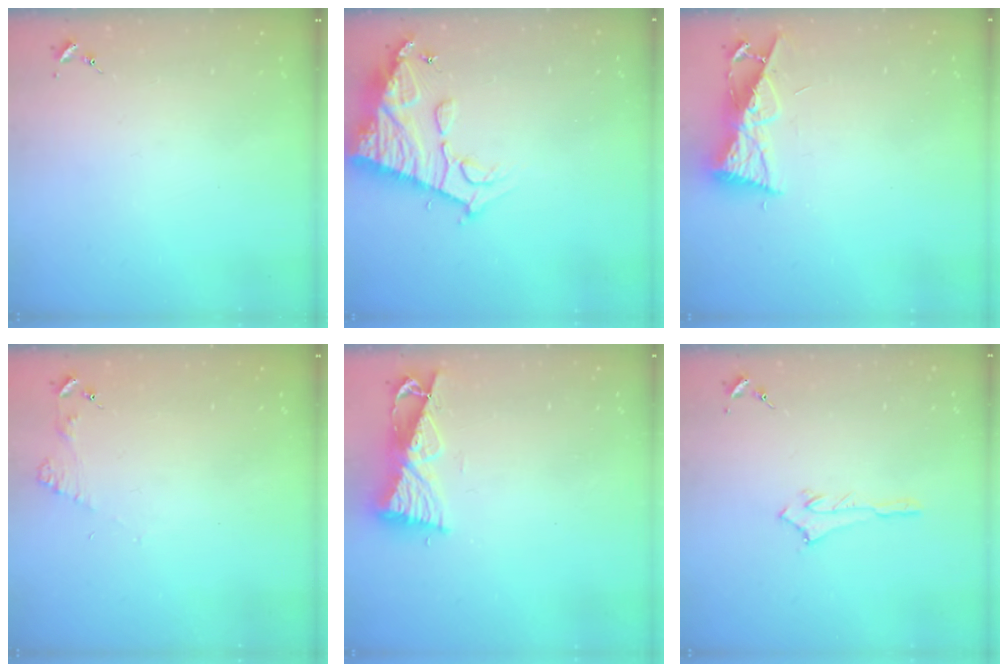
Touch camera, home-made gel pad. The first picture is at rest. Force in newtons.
{"total": 14.5, "press": 14.4, "slide": 1.4}
{"total": 8.3, "press": 8.3, "slide": 0.8}
{"total": 5.5, "press": 5.5, "slide": 0.6}
{"total": 8.5, "press": 8.4, "slide": 1.0}
{"total": 2.6, "press": 2.6, "slide": 0.4}